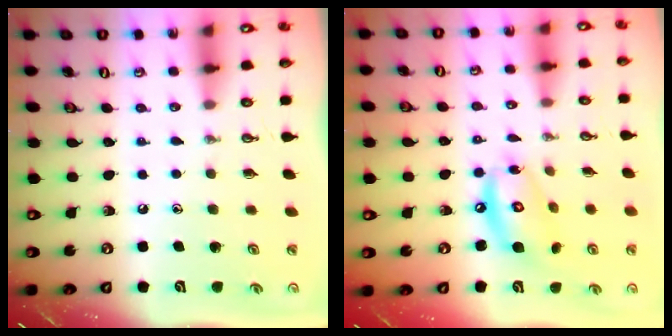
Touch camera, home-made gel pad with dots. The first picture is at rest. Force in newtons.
{"total": 12.3, "press": 12.3, "slide": 1.1}